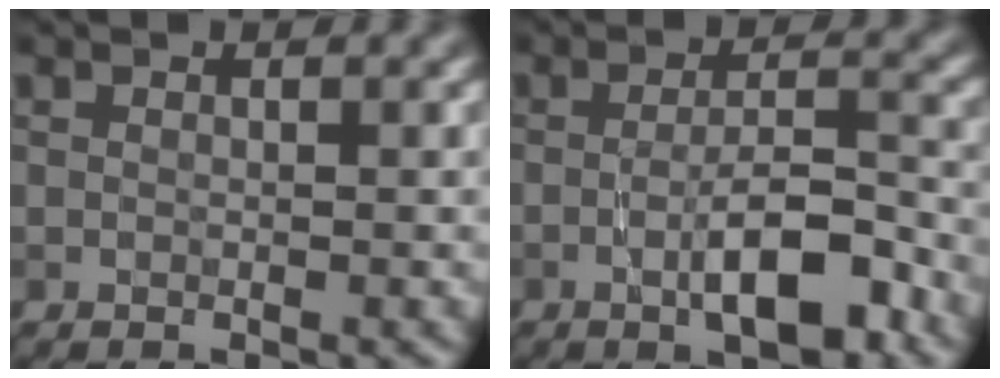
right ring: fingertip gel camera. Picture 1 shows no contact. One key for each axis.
{"total": 5.5, "fx": -2.2, "fy": 1.5, "fz": 4.8, "tx": -0.079, "ty": 0.008, "tz": -0.034}